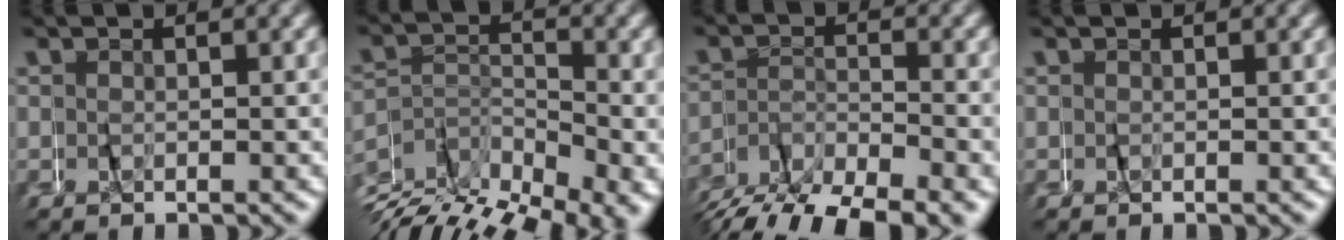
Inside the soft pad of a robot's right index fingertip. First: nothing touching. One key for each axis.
{"total": 6.8, "fx": -4.2, "fy": 2.9, "fz": 4.4, "tx": -0.061, "ty": -0.003, "tz": -0.078}
{"total": 6.6, "fx": -5.8, "fy": 1.2, "fz": 2.8, "tx": -0.040, "ty": 0.004, "tz": -0.102}
{"total": 0.0}